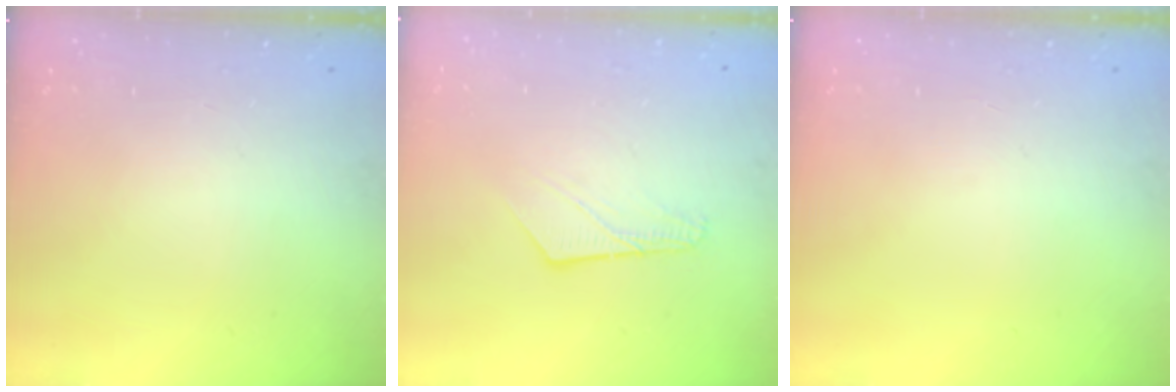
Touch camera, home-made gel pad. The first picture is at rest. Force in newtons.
{"total": 7.2, "press": 7.2, "slide": 0.9}
{"total": 0.0}